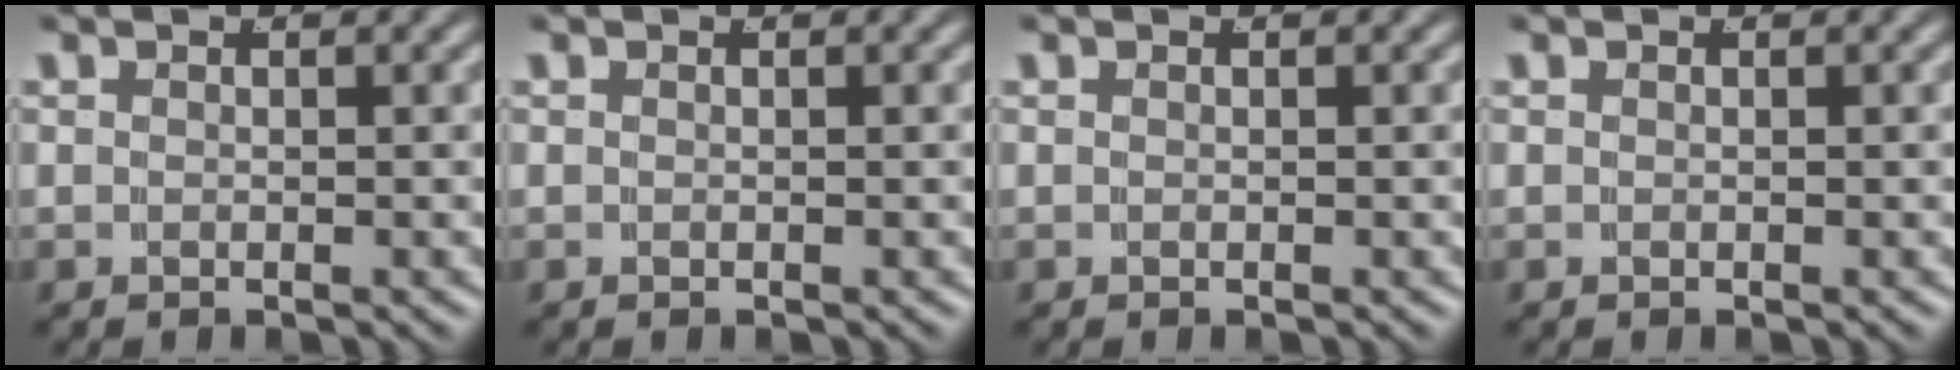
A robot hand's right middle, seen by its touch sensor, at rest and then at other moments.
{"total": 0.0}
{"total": 0.0}
{"total": 0.0}